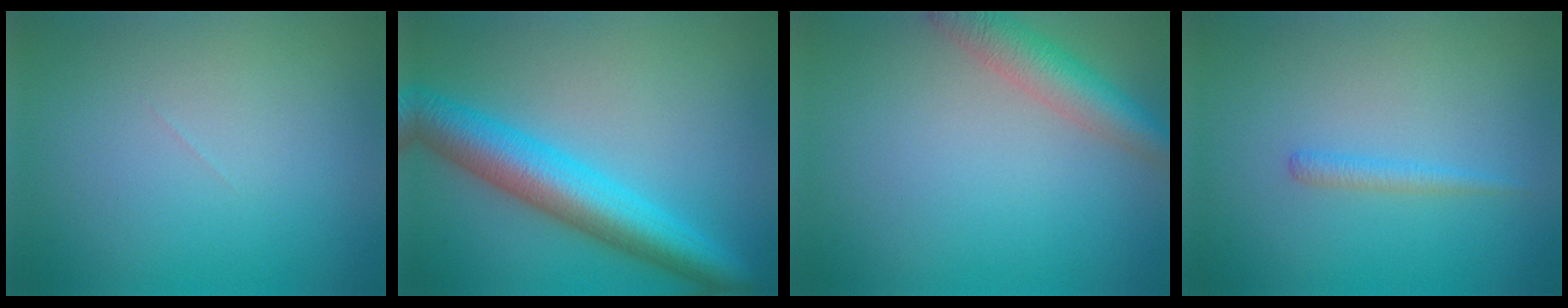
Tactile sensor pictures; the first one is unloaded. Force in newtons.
{"total": 7.5, "press": 7.5, "slide": 0.1}
{"total": 4.3, "press": 4.3, "slide": 0.4}
{"total": 1.1, "press": 1.1, "slide": 0.1}